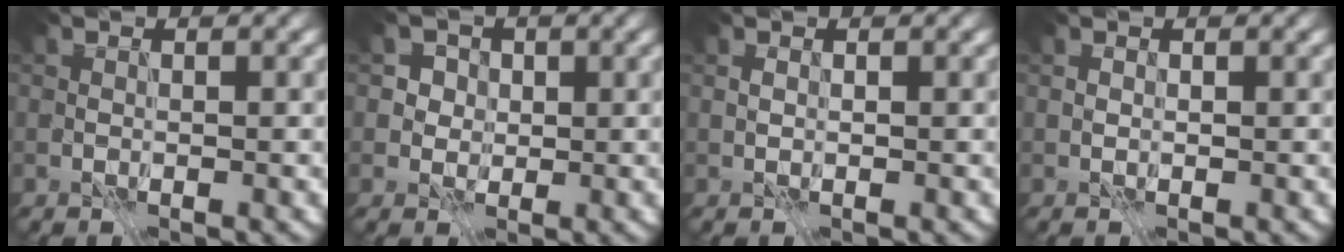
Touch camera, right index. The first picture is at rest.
{"total": 3.0, "force": [1.3, 2.6, 0.7], "torque": [0.011, 0.013, 0.005]}
{"total": 0.0}
{"total": 0.0}